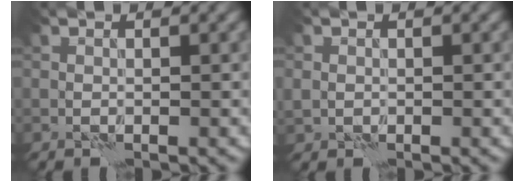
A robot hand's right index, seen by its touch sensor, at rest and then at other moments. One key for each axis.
{"total": 1.1, "fx": -0.1, "fy": 1.1, "fz": 0.3, "tx": -0.005, "ty": -0.003, "tz": -0.002}